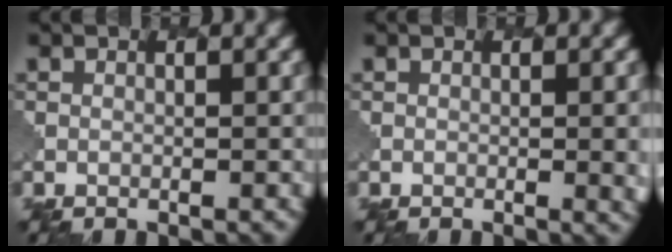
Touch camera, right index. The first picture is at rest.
{"total": 2.5, "force": [-0.1, 0.7, 2.4], "torque": [-0.028, -0.002, -0.001]}